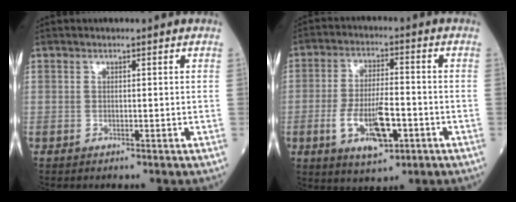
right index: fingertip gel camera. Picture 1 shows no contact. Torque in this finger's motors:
{"motor_torque": [0.26, -0.17, 0.26, 0.13]}